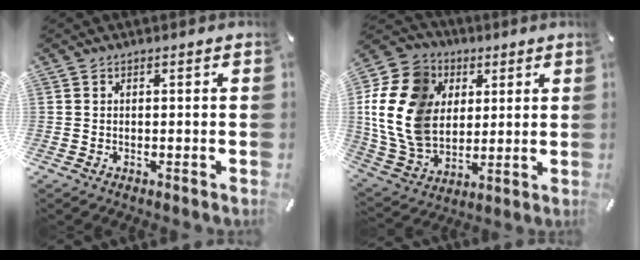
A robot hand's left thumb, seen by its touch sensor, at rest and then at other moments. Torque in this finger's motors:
{"motor_torque": [1.23, 1.19, 1.88, -0.89, 0.78]}